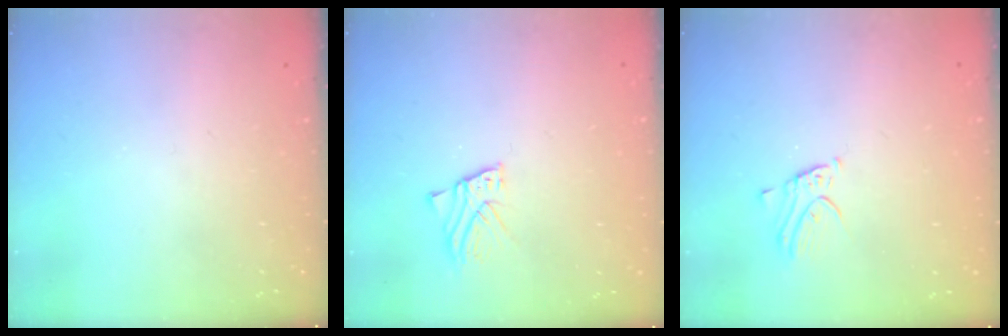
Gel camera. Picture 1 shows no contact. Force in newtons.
{"total": 2.7, "press": 2.7, "slide": 0.2}
{"total": 3.0, "press": 3.0, "slide": 0.1}